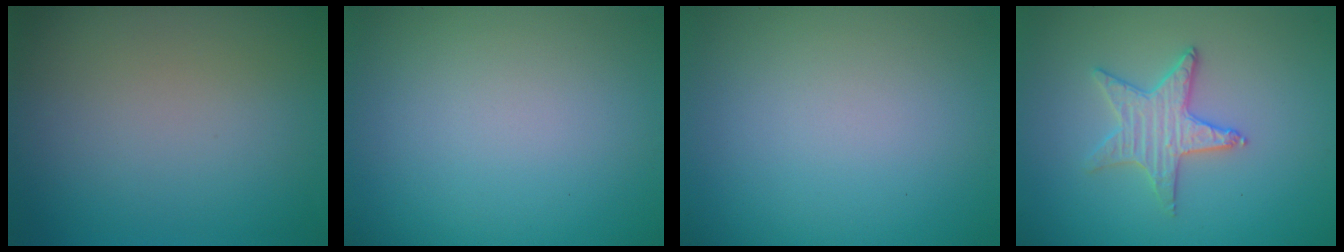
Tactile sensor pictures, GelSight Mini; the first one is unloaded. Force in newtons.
{"total": 0.0}
{"total": 0.0}
{"total": 3.0, "press": 3.0, "slide": 0.1}